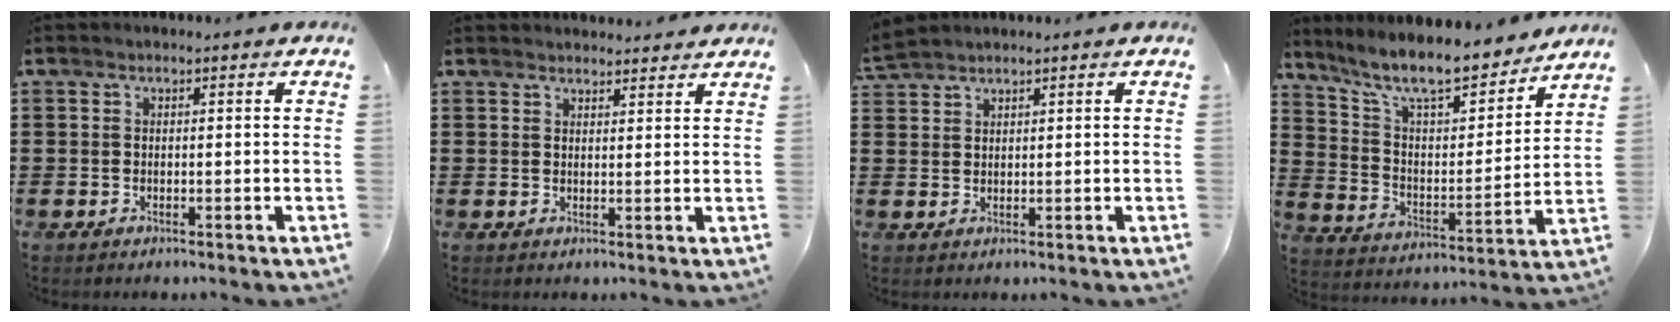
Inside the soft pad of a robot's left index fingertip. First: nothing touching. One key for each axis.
{"total": 2.2, "fx": 2.2, "fy": 0.1, "fz": 0.0, "tx": -0.005, "ty": -0.003, "tz": 0.043}
{"total": 2.1, "fx": 2.1, "fy": 0.0, "fz": 0.2, "tx": -0.010, "ty": 0.000, "tz": 0.042}
{"total": 11.0, "fx": 9.5, "fy": 1.6, "fz": 5.2, "tx": -0.130, "ty": -0.057, "tz": 0.163}